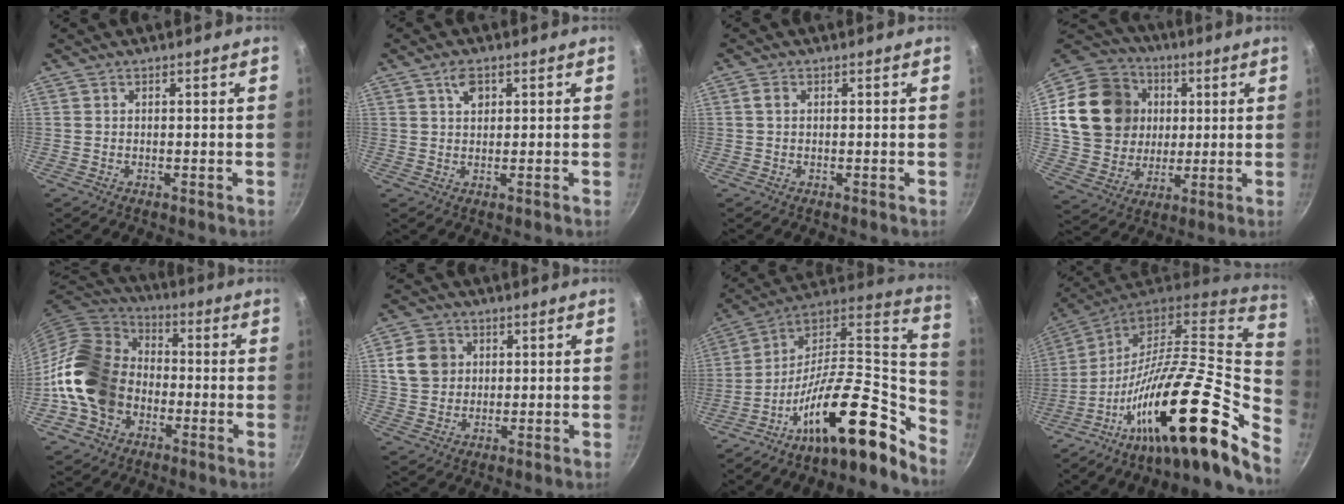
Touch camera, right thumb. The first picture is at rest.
{"total": 2.9, "force": [1.2, 1.7, 2.0], "torque": [-0.025, -0.005, 0.020]}
{"total": 1.3, "force": [0.2, 0.8, 0.9], "torque": [-0.018, 0.004, 0.004]}
{"total": 20.9, "force": [3.7, 17.8, 10.3], "torque": [-0.175, 0.016, 0.073]}
{"total": 18.6, "force": [-4.1, 14.4, 10.9], "torque": [-0.186, 0.049, -0.089]}
{"total": 7.9, "force": [2.1, 6.8, 3.5], "torque": [-0.040, 0.001, 0.036]}
{"total": 24.2, "force": [-14.8, 8.6, 17.2], "torque": [-0.202, 0.092, -0.264]}
{"total": 30.8, "force": [-8.0, 8.6, 28.5], "torque": [-0.406, 0.011, -0.144]}